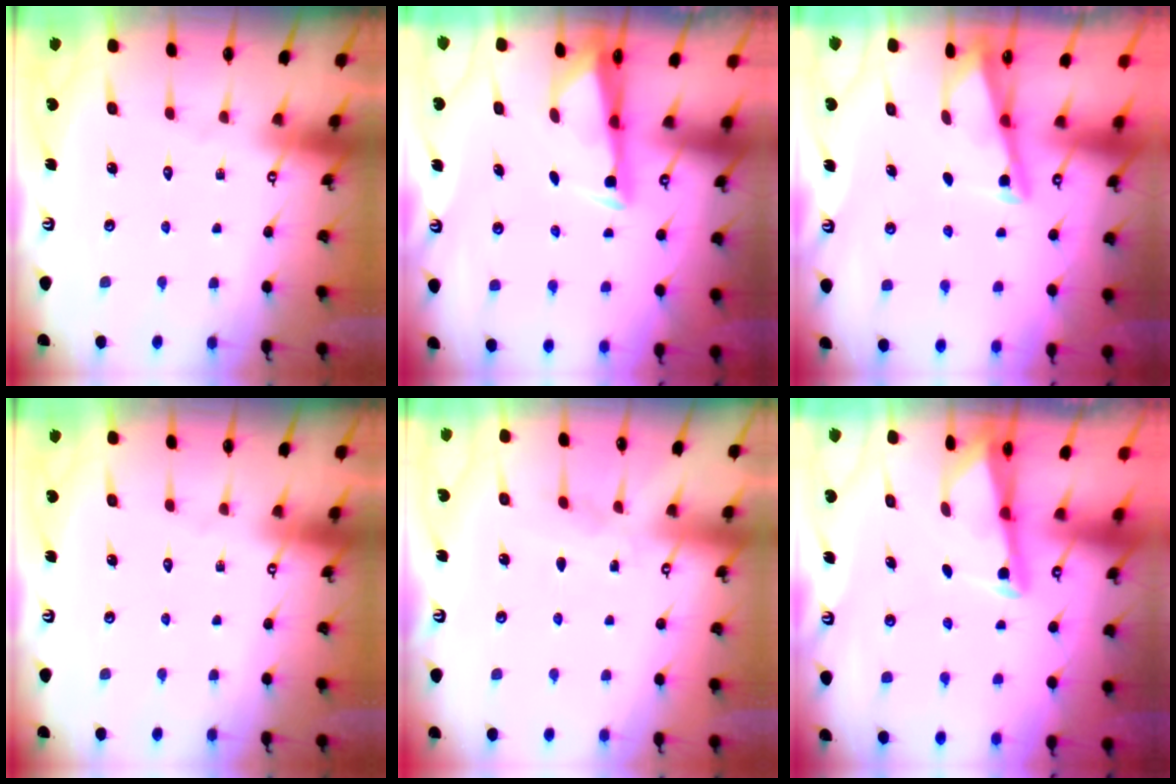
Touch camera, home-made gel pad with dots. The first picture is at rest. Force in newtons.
{"total": 2.9, "press": 2.7, "slide": 0.8}
{"total": 3.0, "press": 3.0, "slide": 0.3}
{"total": 0.0}
{"total": 3.4, "press": 3.4, "slide": 0.5}
{"total": 2.9, "press": 2.9, "slide": 0.2}